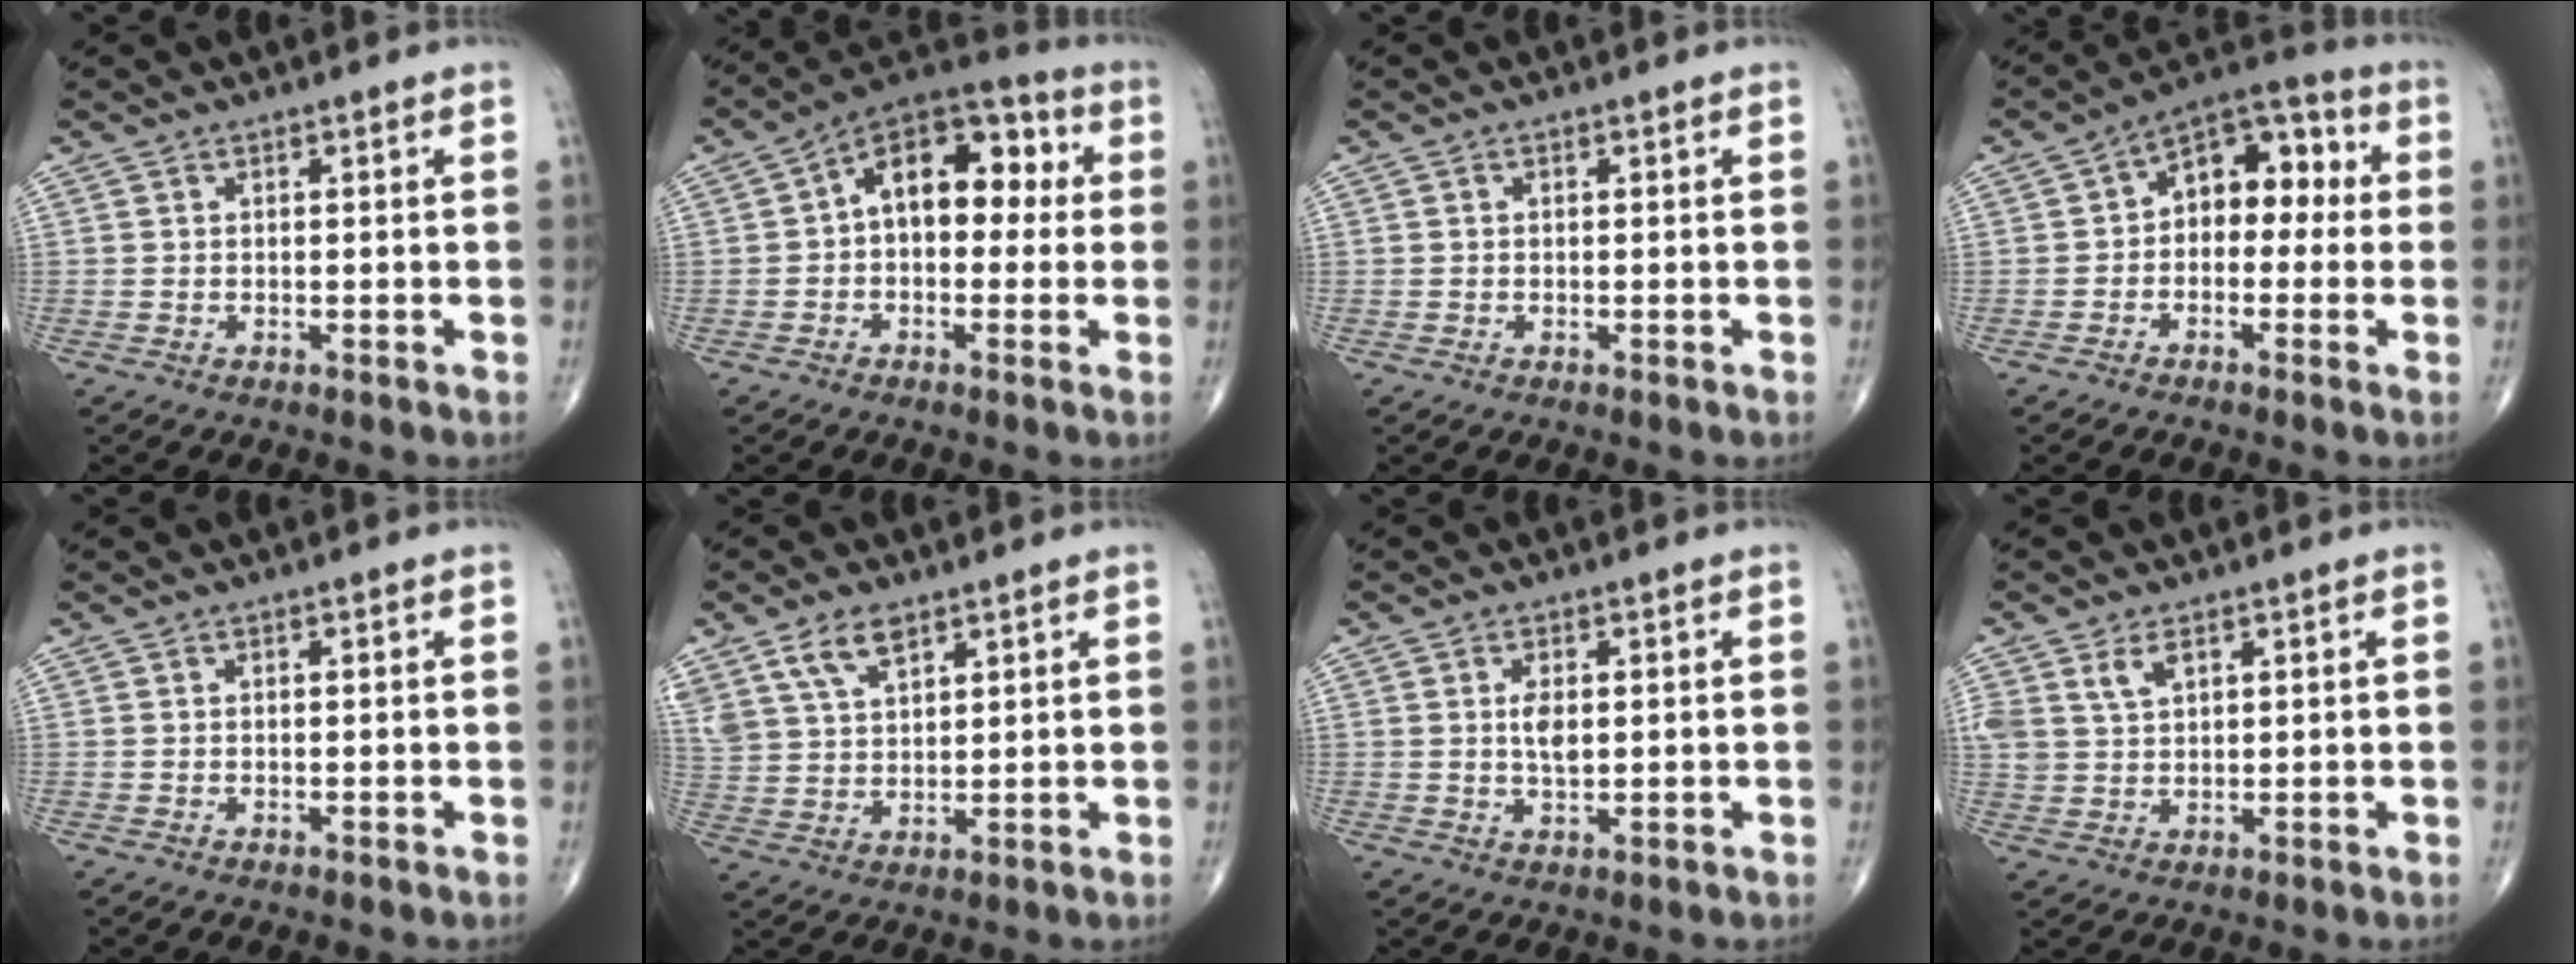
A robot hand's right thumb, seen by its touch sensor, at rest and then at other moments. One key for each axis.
{"total": 13.8, "fx": 1.5, "fy": 8.6, "fz": 10.7, "tx": -0.121, "ty": 0.043, "tz": 0.006}
{"total": 0.0}
{"total": 10.7, "fx": 0.5, "fy": 7.1, "fz": 8.1, "tx": -0.076, "ty": 0.041, "tz": -0.012}
{"total": 0.0}
{"total": 8.3, "fx": 5.2, "fy": 4.2, "fz": 5.0, "tx": -0.091, "ty": -0.015, "tz": 0.109}
{"total": 3.6, "fx": 0.6, "fy": 1.8, "fz": 3.1, "tx": -0.054, "ty": -0.007, "tz": 0.013}
{"total": 5.2, "fx": 2.7, "fy": 3.1, "fz": 3.2, "tx": -0.061, "ty": -0.007, "tz": 0.060}